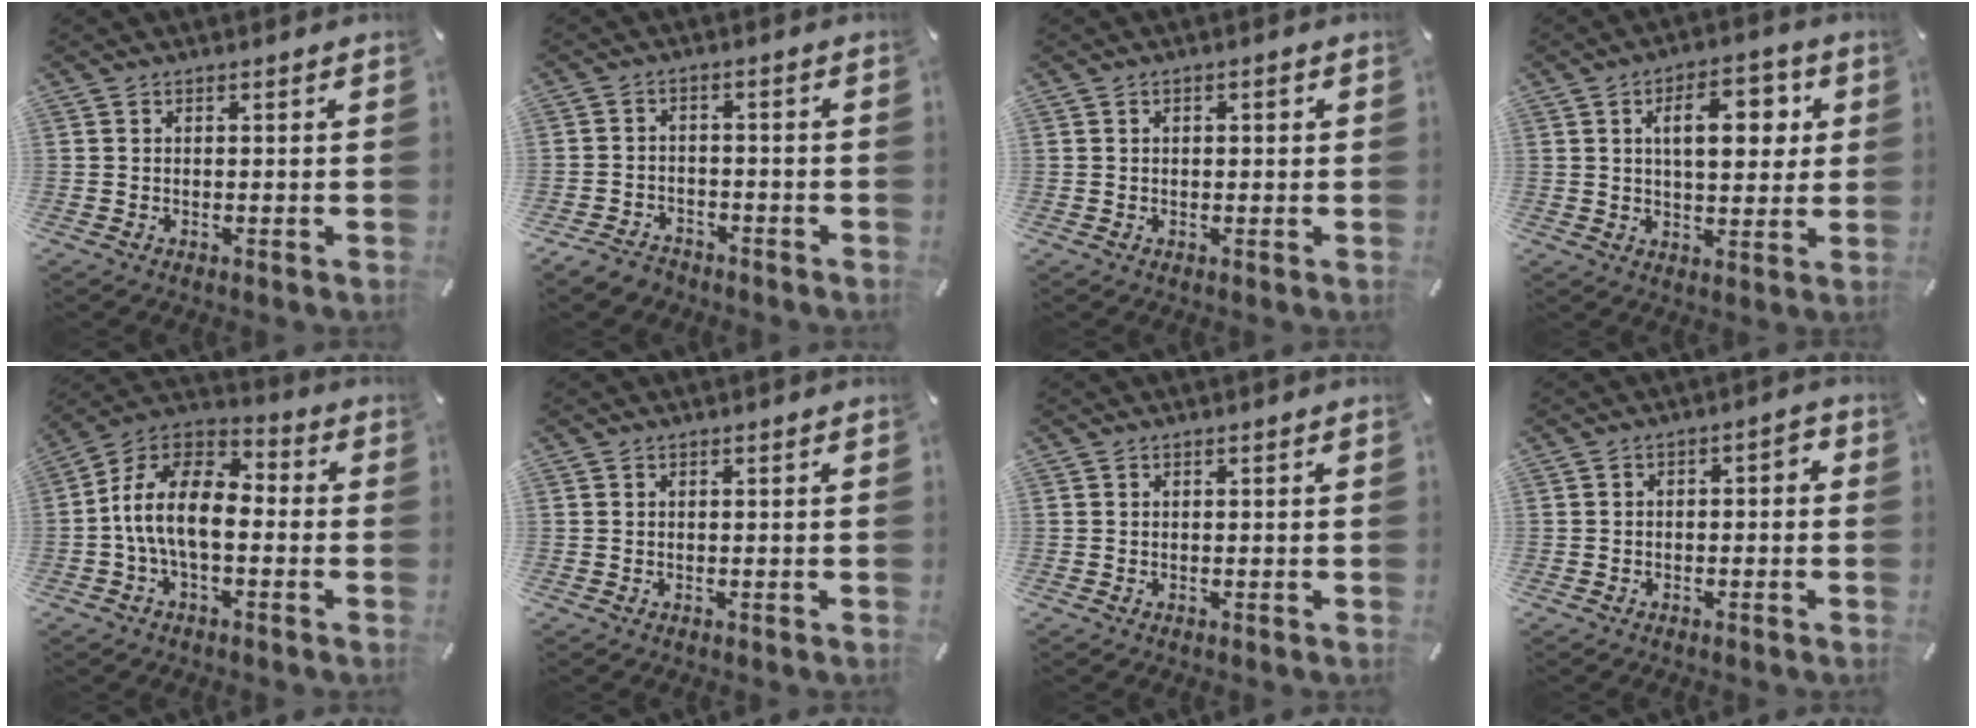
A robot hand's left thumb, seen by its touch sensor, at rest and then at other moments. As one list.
[{"total": 4.0, "force": [-3.2, 2.2, 0.9], "torque": [-0.019, 0.019, -0.063]}, {"total": 1.5, "force": [0.2, 0.9, 1.2], "torque": [-0.016, 0.003, -0.001]}, {"total": 12.3, "force": [3.6, 6.3, 9.9], "torque": [-0.133, -0.007, 0.052]}, {"total": 12.6, "force": [-3.4, 6.9, 9.9], "torque": [-0.213, 0.007, -0.069]}, {"total": 0.0}, {"total": 0.0}, {"total": 2.8, "force": [-1.9, 1.3, 1.6], "torque": [-0.026, 0.016, -0.039]}]